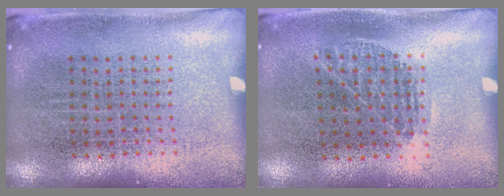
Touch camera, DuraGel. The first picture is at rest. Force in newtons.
{"total": 0.8, "press": 0.6, "slide": 0.5}